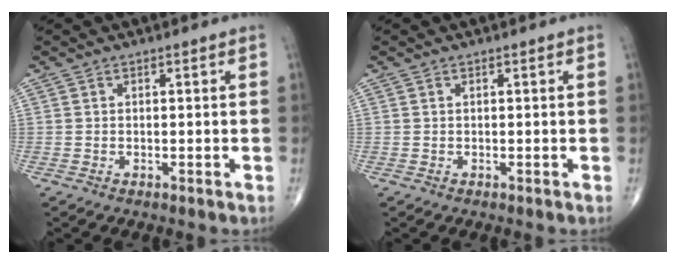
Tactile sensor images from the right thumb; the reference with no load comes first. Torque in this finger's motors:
{"motor_torque": [0.08, -0.08, 0.26, -0.06, 0.02]}